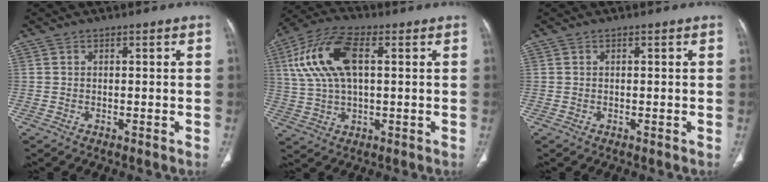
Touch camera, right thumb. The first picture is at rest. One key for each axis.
{"total": 14.2, "fx": 3.4, "fy": 6.9, "fz": 11.9, "tx": -0.256, "ty": 0.019, "tz": 0.066}
{"total": 0.0}